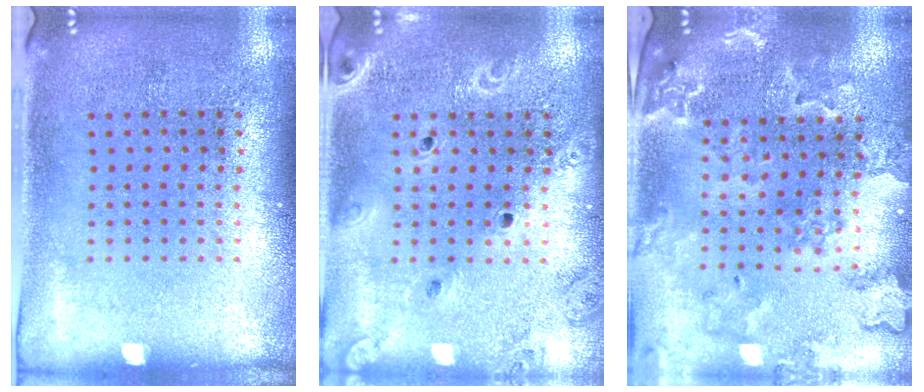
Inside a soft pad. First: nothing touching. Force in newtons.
{"total": 2.0, "press": 1.9, "slide": 0.7}
{"total": 1.8, "press": 1.8, "slide": 0.3}